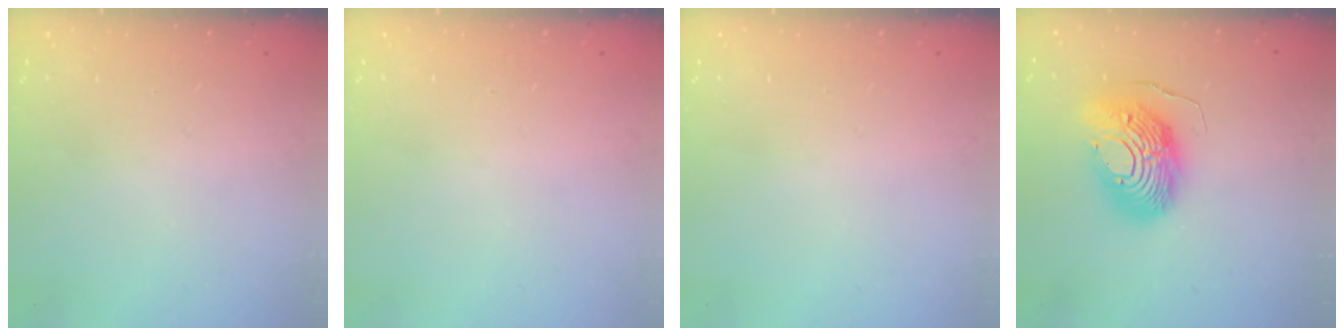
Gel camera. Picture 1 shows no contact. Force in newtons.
{"total": 0.0}
{"total": 0.0}
{"total": 16.9, "press": 16.8, "slide": 1.6}